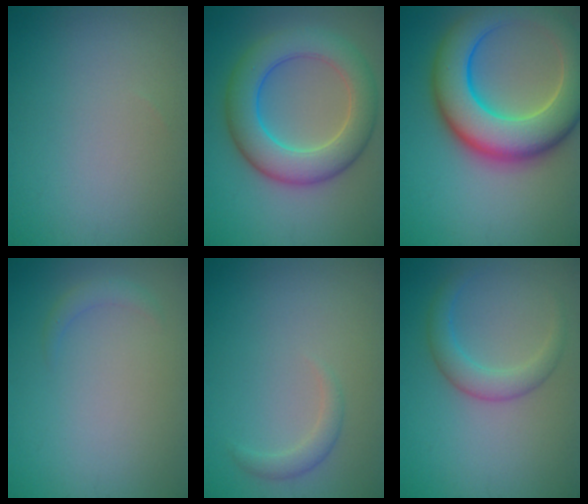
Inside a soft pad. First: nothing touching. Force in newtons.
{"total": 7.9, "press": 7.9, "slide": 0.1}
{"total": 11.7, "press": 11.7, "slide": 0.4}
{"total": 1.1, "press": 1.1, "slide": 0.0}
{"total": 1.5, "press": 1.5, "slide": 0.1}
{"total": 3.0, "press": 3.0, "slide": 0.1}